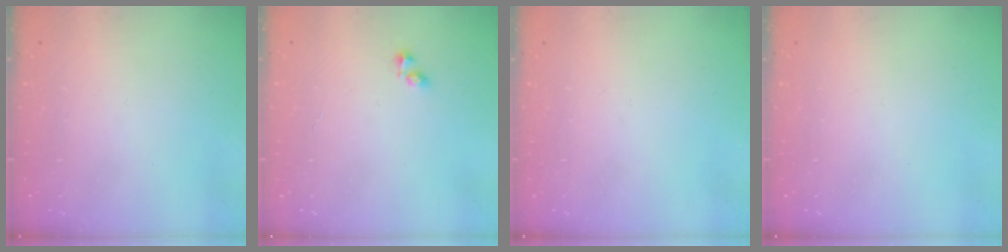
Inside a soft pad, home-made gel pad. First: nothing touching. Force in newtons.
{"total": 2.9, "press": 2.6, "slide": 1.3}
{"total": 0.0}
{"total": 0.0}